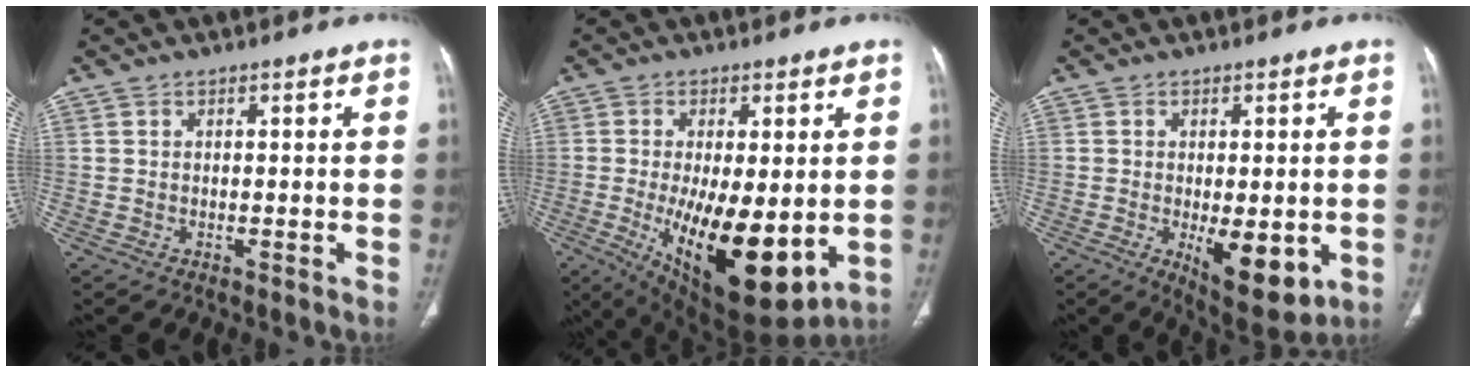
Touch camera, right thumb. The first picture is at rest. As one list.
[{"total": 19.0, "force": [-3.4, 7.6, 17.1], "torque": [-0.269, -0.032, -0.026]}, {"total": 11.1, "force": [-2.7, 4.8, 9.7], "torque": [-0.124, -0.017, -0.027]}]